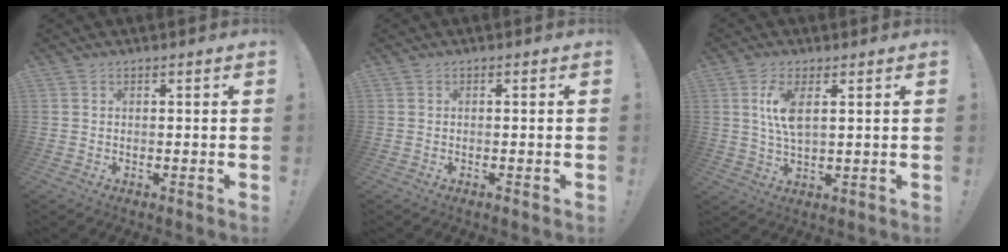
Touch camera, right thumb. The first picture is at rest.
{"total": 1.1, "force": [-0.5, 0.1, 0.9], "torque": [-0.019, 0.001, -0.009]}
{"total": 7.5, "force": [2.3, 2.9, 6.5], "torque": [-0.127, -0.010, 0.034]}